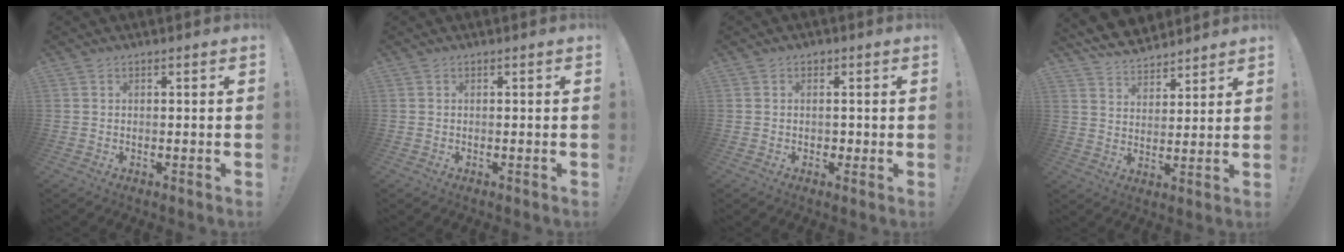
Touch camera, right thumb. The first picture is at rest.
{"total": 0.0}
{"total": 2.6, "force": [0.6, 2.5, 0.5], "torque": [0.003, -0.004, 0.009]}
{"total": 8.1, "force": [7.3, 3.1, 1.5], "torque": [-0.037, -0.057, 0.140]}